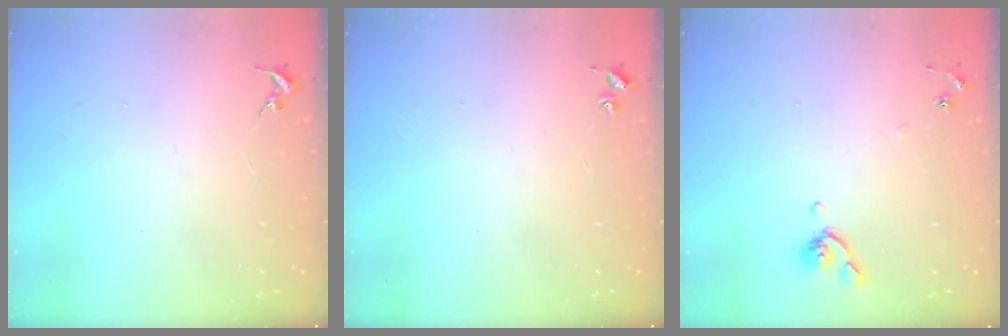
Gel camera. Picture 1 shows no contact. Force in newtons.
{"total": 1.9, "press": 1.9, "slide": 0.2}
{"total": 5.7, "press": 5.6, "slide": 1.1}